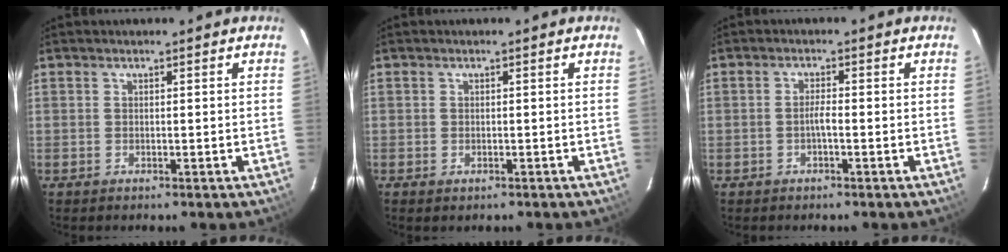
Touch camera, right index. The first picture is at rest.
{"total": 0.9, "force": [-0.5, 0.6, 0.3], "torque": [-0.003, -0.004, -0.007]}
{"total": 1.6, "force": [-0.7, 0.2, 1.4], "torque": [-0.028, 0.004, -0.015]}